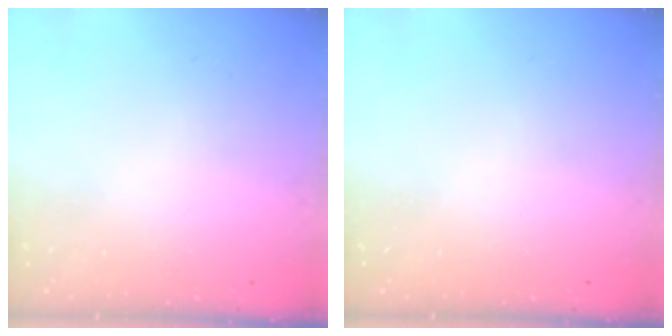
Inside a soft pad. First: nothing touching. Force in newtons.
{"total": 0.0}